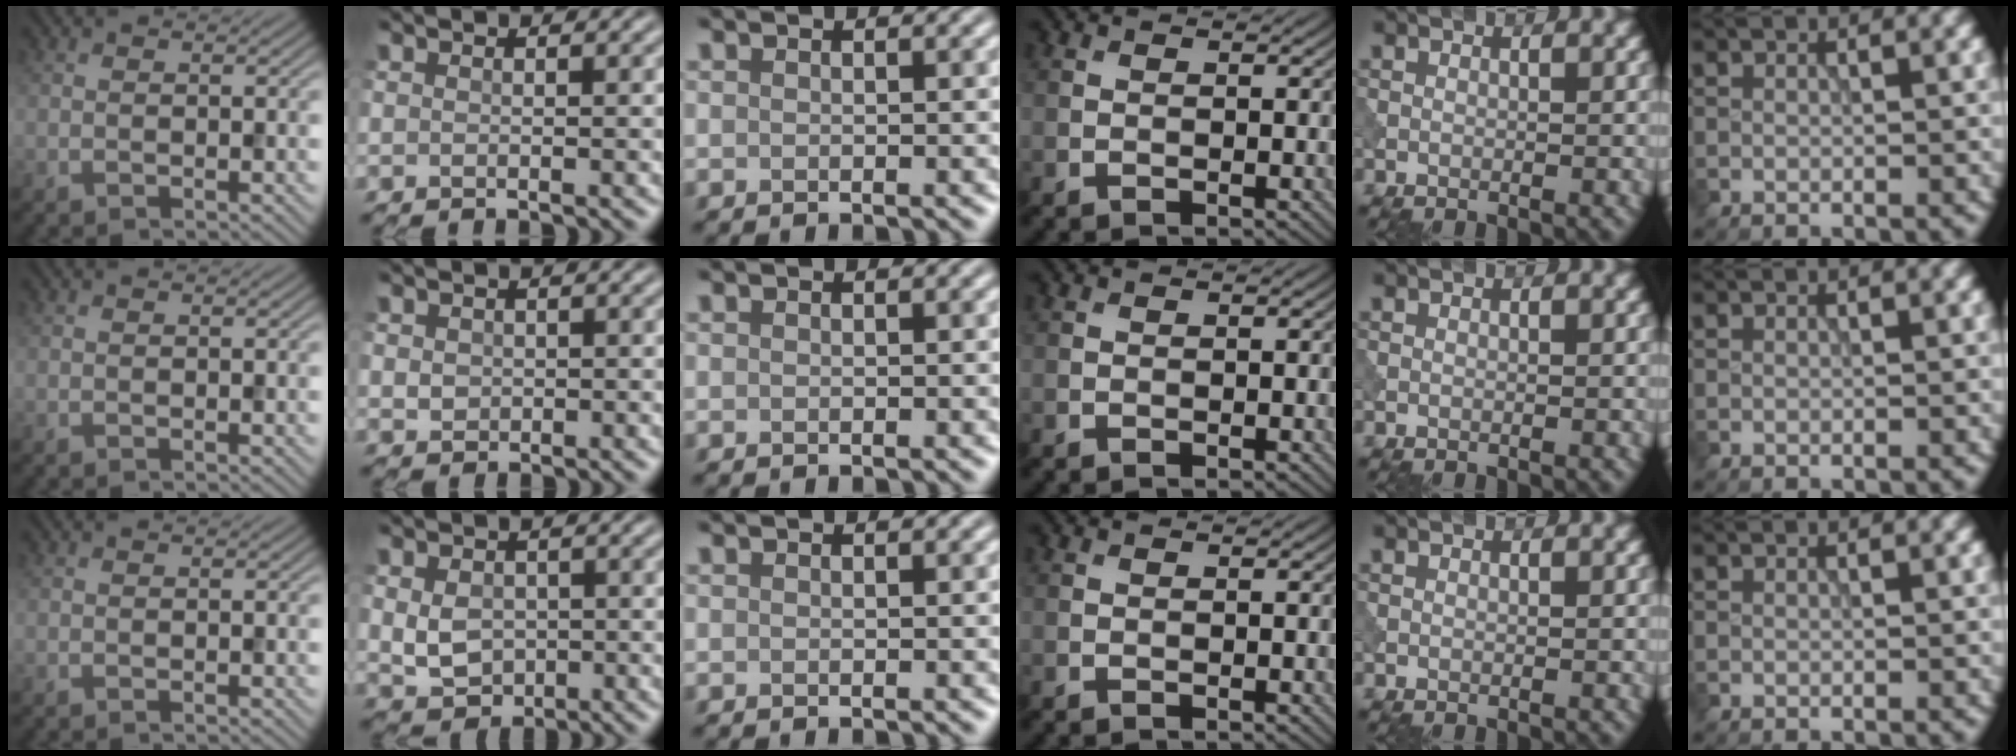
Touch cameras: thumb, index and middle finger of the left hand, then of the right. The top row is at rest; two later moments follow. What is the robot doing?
{"motion": "press", "object": "tv remote"}